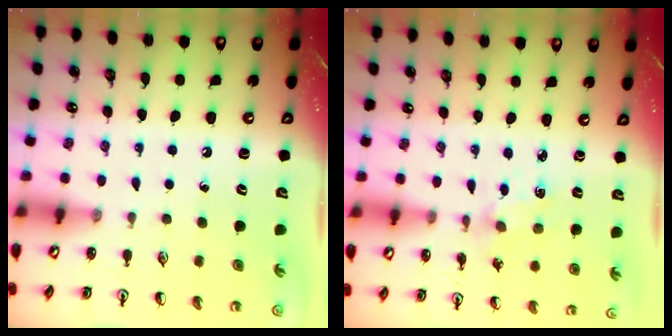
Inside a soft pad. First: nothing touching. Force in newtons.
{"total": 1.8, "press": 1.8, "slide": 0.4}